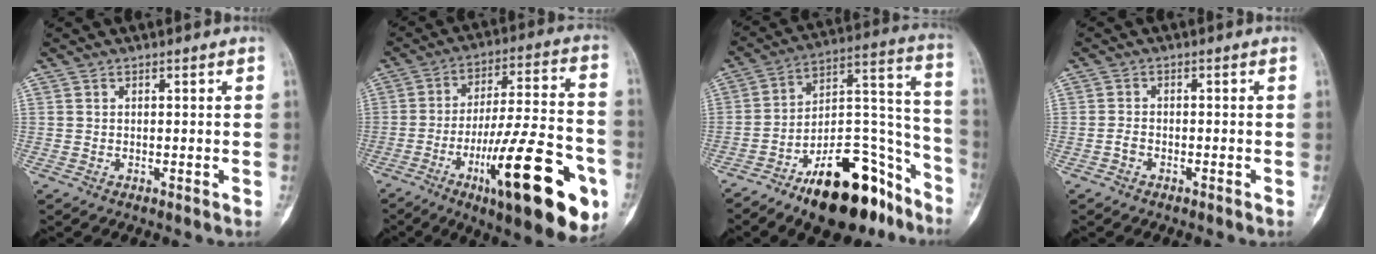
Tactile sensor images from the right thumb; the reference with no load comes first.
{"total": 26.2, "force": [-10.5, 6.6, 23.1], "torque": [-0.318, 0.038, -0.152]}
{"total": 25.6, "force": [-17.1, 10.2, 16.0], "torque": [-0.177, 0.113, -0.275]}
{"total": 1.4, "force": [-0.8, 0.9, 0.7], "torque": [-0.016, 0.007, -0.018]}